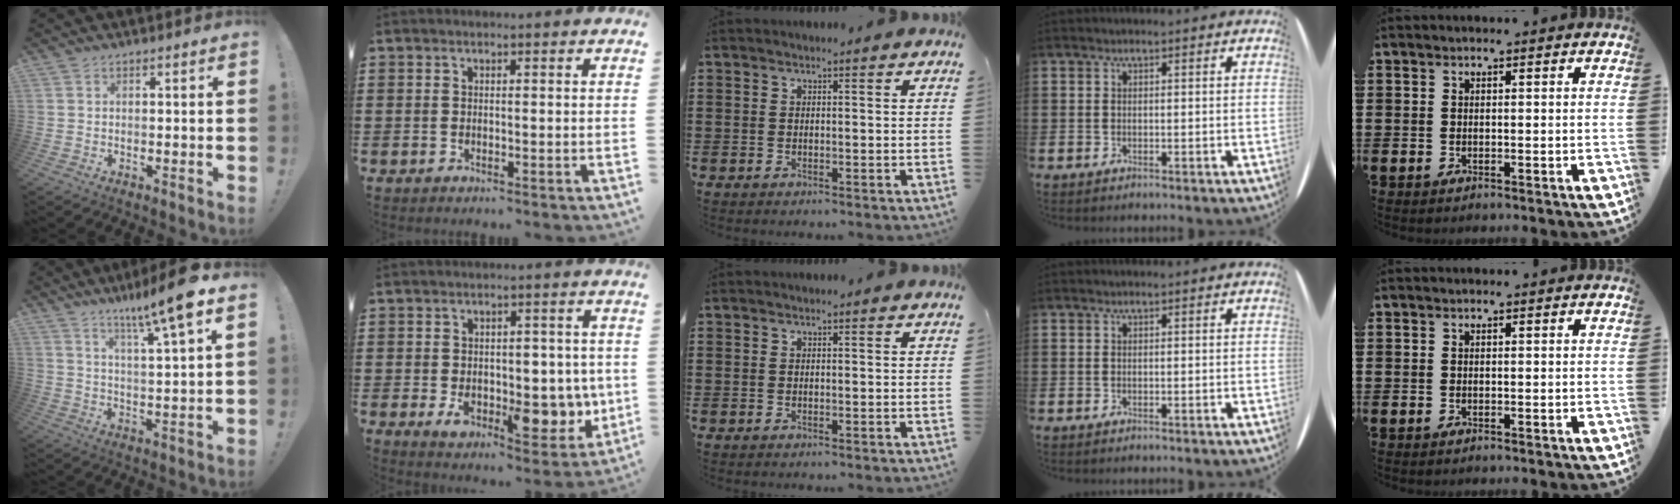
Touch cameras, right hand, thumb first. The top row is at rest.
{"thumb": {"total": 13.3, "force": [8.5, 0.9, 10.2], "torque": [-0.161, -0.049, 0.128]}, "index": {"total": 9.2, "force": [-1.2, 5.9, 7.0], "torque": [-0.083, 0.000, -0.013]}}